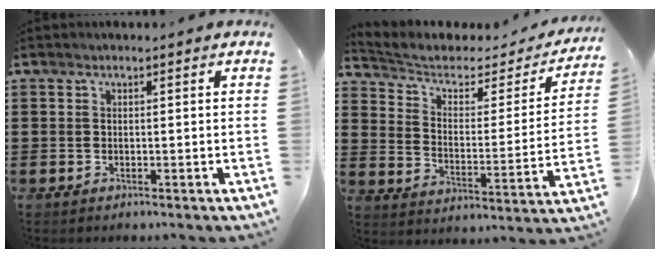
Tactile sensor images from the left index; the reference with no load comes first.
{"total": 4.2, "force": [2.8, 2.2, 2.2], "torque": [-0.061, -0.016, 0.041]}